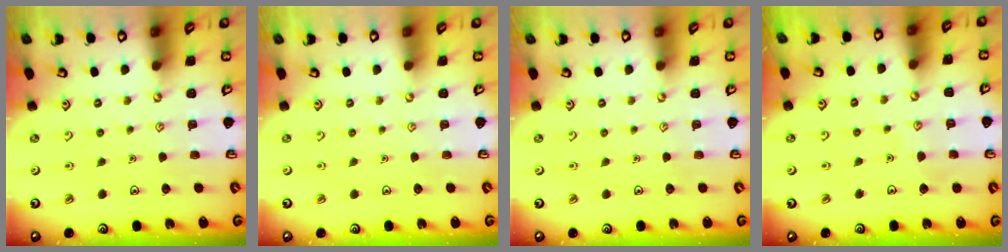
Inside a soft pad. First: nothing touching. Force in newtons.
{"total": 0.0}
{"total": 0.0}
{"total": 3.4, "press": 3.4, "slide": 0.3}